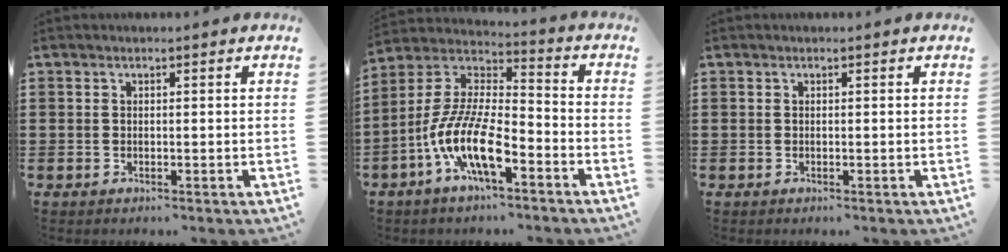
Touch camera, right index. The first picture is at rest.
{"total": 11.5, "force": [-6.1, 3.8, 9.0], "torque": [-0.215, -0.014, -0.121]}
{"total": 0.0}